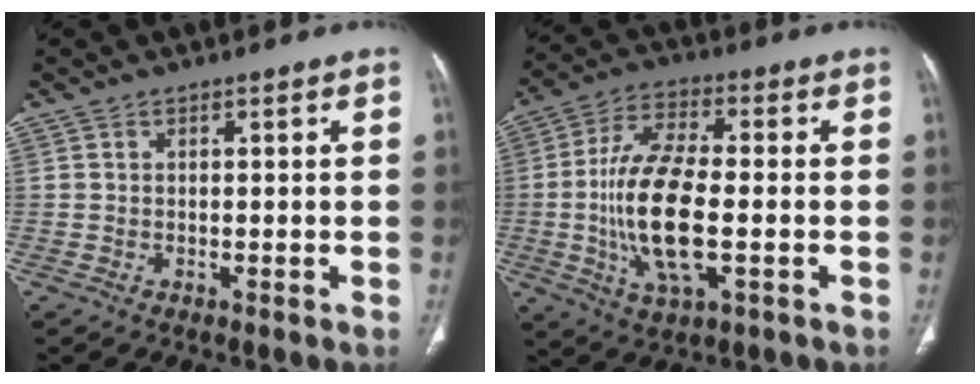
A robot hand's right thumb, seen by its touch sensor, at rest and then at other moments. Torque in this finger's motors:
{"motor_torque": [0.96, 2.33, 1.77, -0.09, 0.49]}